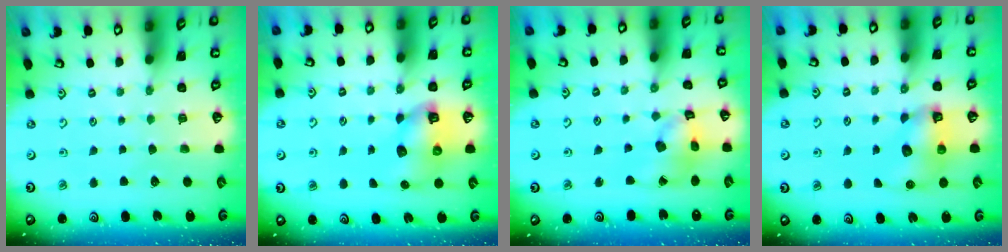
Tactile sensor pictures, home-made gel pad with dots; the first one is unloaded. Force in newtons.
{"total": 8.9, "press": 8.8, "slide": 1.1}
{"total": 12.0, "press": 11.9, "slide": 1.5}
{"total": 8.5, "press": 8.4, "slide": 0.7}